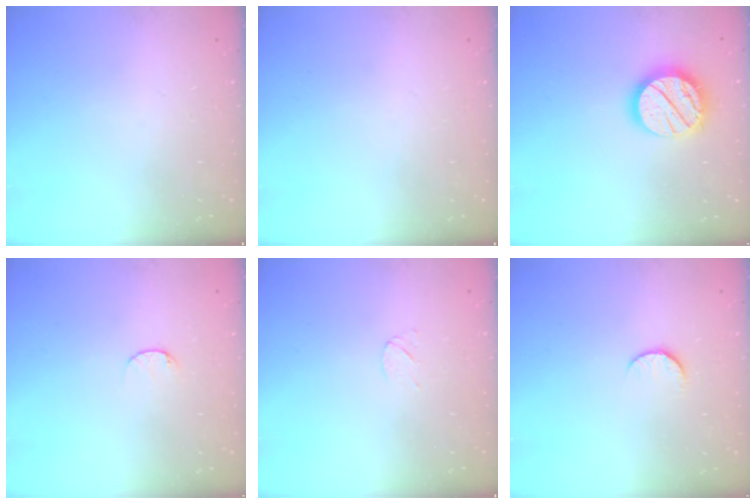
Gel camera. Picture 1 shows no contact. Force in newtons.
{"total": 0.0}
{"total": 17.5, "press": 17.4, "slide": 1.4}
{"total": 5.3, "press": 5.3, "slide": 0.6}
{"total": 4.0, "press": 3.9, "slide": 0.7}
{"total": 5.1, "press": 5.1, "slide": 0.5}